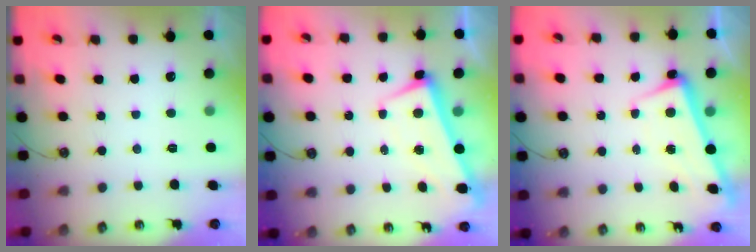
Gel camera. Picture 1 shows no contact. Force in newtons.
{"total": 1.5, "press": 0.5, "slide": 1.5}
{"total": 2.2, "press": 2.0, "slide": 0.9}